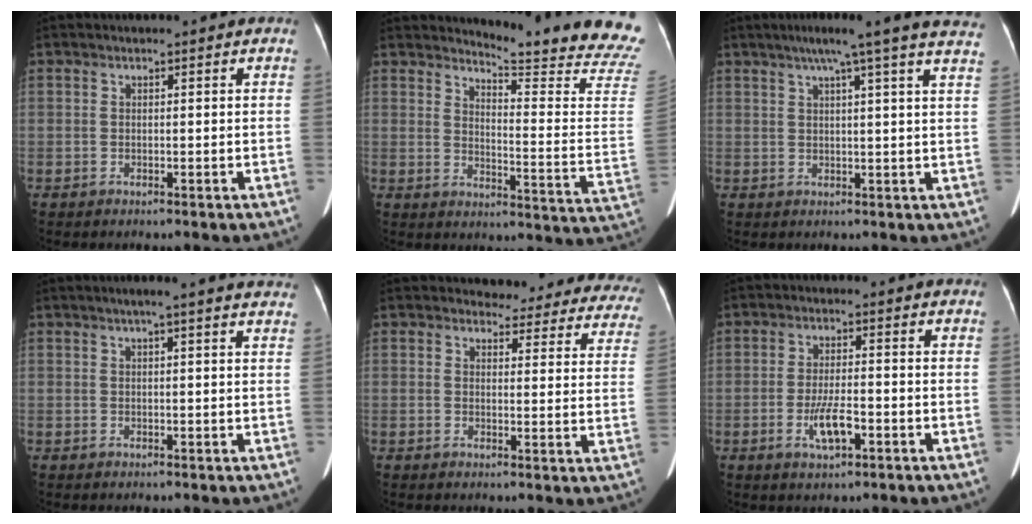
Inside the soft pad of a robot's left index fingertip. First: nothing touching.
{"total": 19.2, "force": [18.4, -1.4, 5.1], "torque": [-0.078, -0.160, 0.202]}
{"total": 16.9, "force": [13.8, -1.1, 9.8], "torque": [-0.148, 0.004, 0.161]}
{"total": 9.1, "force": [7.6, 0.4, 4.9], "torque": [-0.063, 0.018, 0.073]}
{"total": 17.3, "force": [16.3, 4.9, 2.6], "torque": [0.009, -0.066, 0.150]}
{"total": 5.0, "force": [-2.0, 1.3, 4.4], "torque": [-0.087, -0.004, -0.034]}